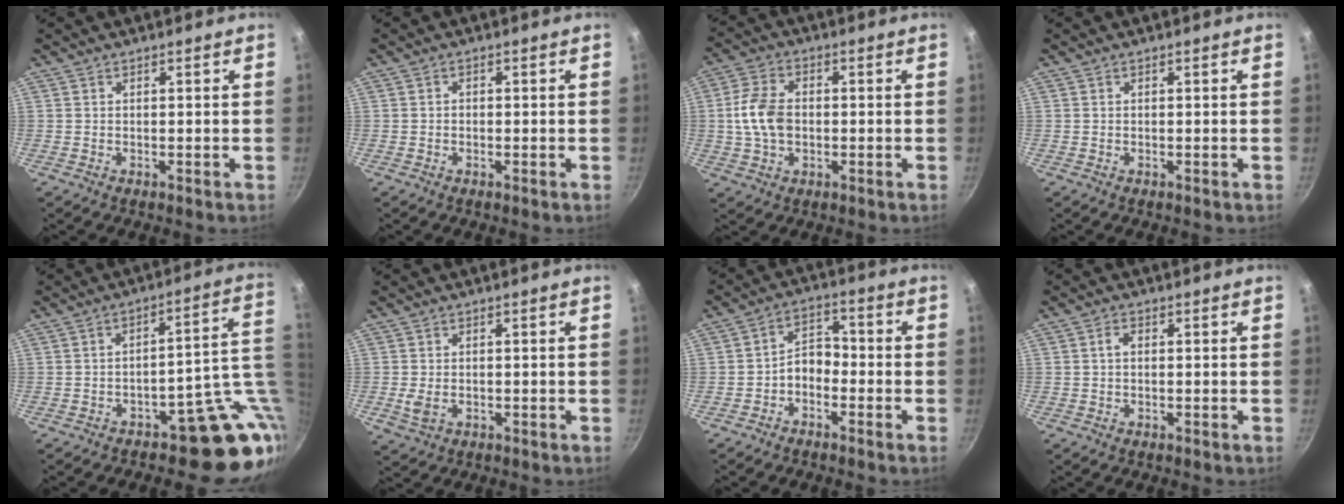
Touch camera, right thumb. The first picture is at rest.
{"total": 0.7, "force": [-0.3, 0.6, 0.3], "torque": [-0.004, 0.002, -0.006]}
{"total": 9.0, "force": [-0.4, 6.2, 6.5], "torque": [-0.120, 0.014, -0.012]}
{"total": 0.0}
{"total": 13.1, "force": [-2.3, 7.5, 10.4], "torque": [-0.056, 0.024, -0.029]}
{"total": 3.5, "force": [-0.6, 2.4, 2.4], "torque": [-0.047, -0.003, -0.007]}
{"total": 5.1, "force": [-2.2, 3.5, 3.0], "torque": [-0.030, 0.039, -0.047]}
{"total": 1.4, "force": [0.0, 1.0, 1.1], "torque": [-0.018, 0.006, -0.001]}